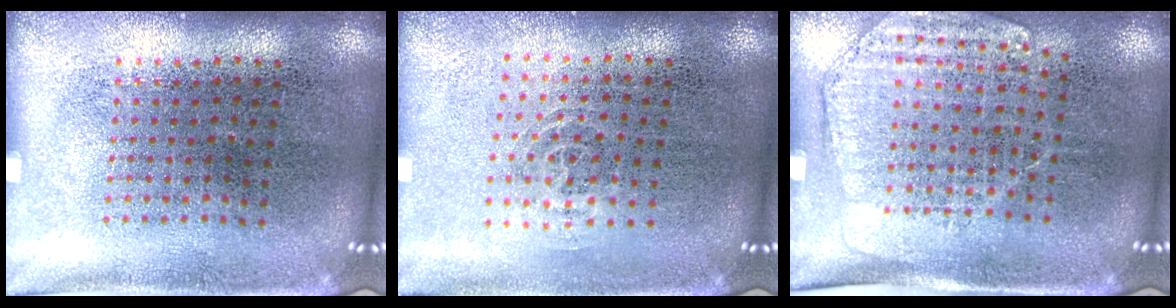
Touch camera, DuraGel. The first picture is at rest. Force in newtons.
{"total": 0.9, "press": 0.5, "slide": 0.8}
{"total": 1.6, "press": 1.4, "slide": 0.8}